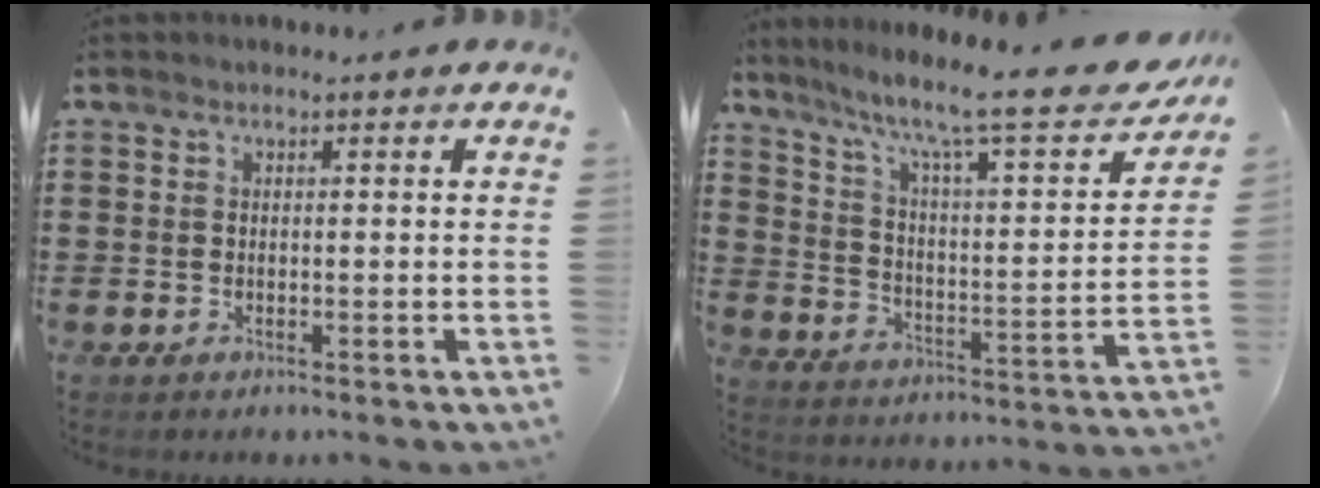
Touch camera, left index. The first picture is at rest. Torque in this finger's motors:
{"motor_torque": [1.55, -0.58, 0.37, 0.21]}